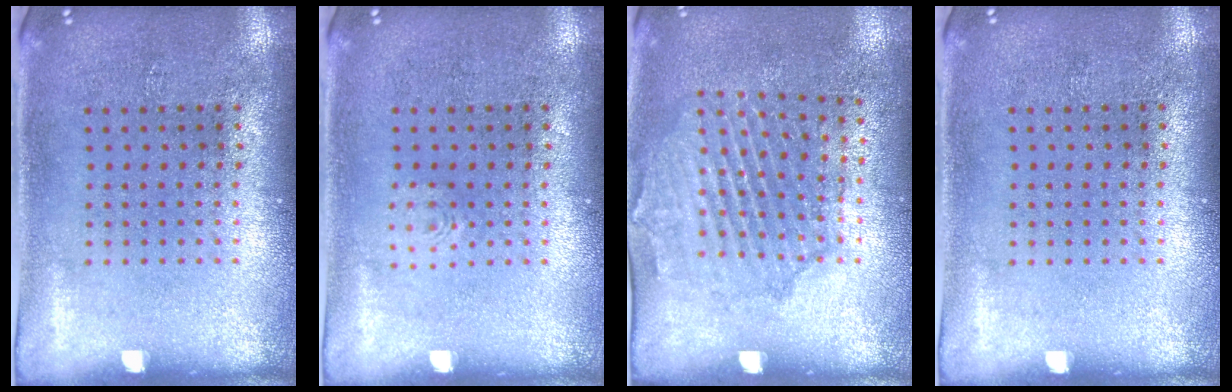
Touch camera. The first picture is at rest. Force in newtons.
{"total": 0.6, "press": 0.6, "slide": 0.1}
{"total": 1.5, "press": 1.5, "slide": 0.4}
{"total": 0.0}